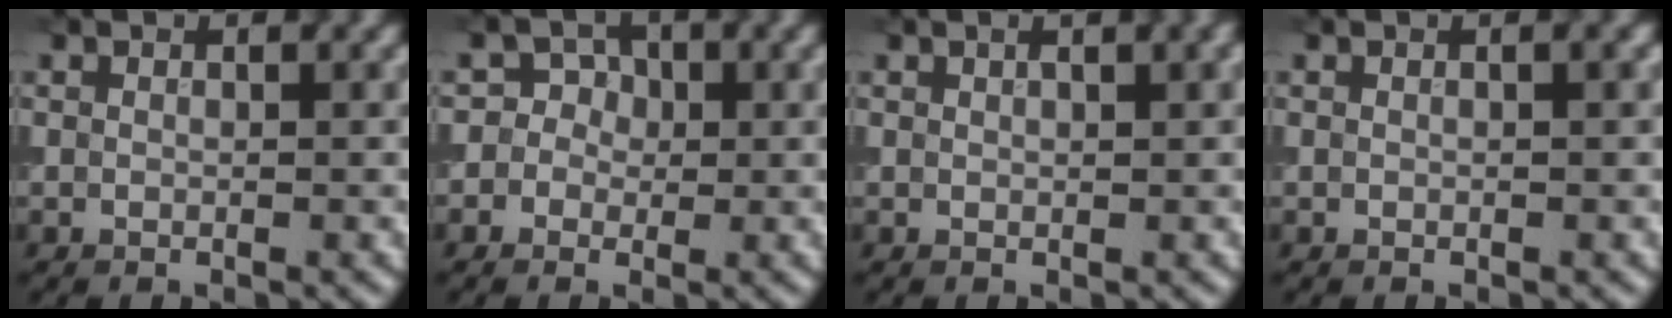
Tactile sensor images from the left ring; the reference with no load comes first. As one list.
[{"total": 3.3, "force": [-0.1, 3.3, 0.8], "torque": [0.020, 0.020, -0.025]}, {"total": 1.5, "force": [0.8, 0.3, 1.2], "torque": [-0.015, 0.005, 0.014]}, {"total": 0.6, "force": [0.1, 0.1, 0.6], "torque": [-0.009, 0.004, 0.001]}]